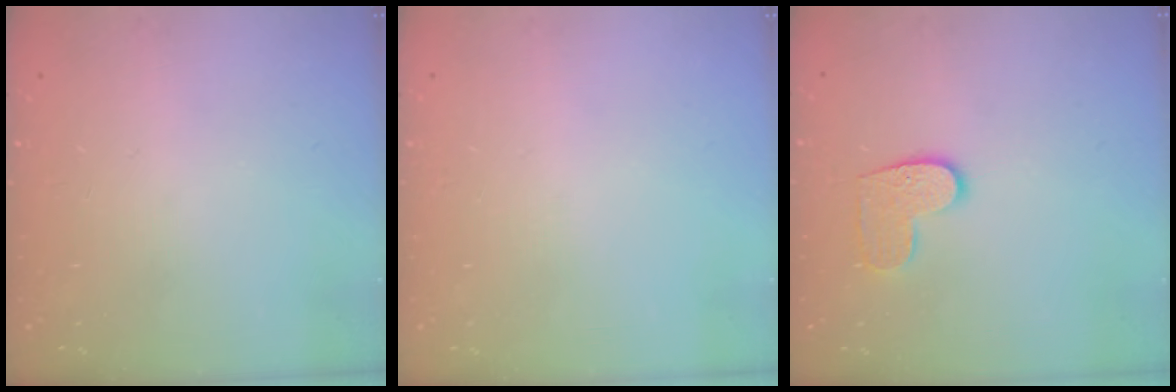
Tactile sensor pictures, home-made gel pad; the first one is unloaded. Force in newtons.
{"total": 0.0}
{"total": 7.4, "press": 7.4, "slide": 0.2}